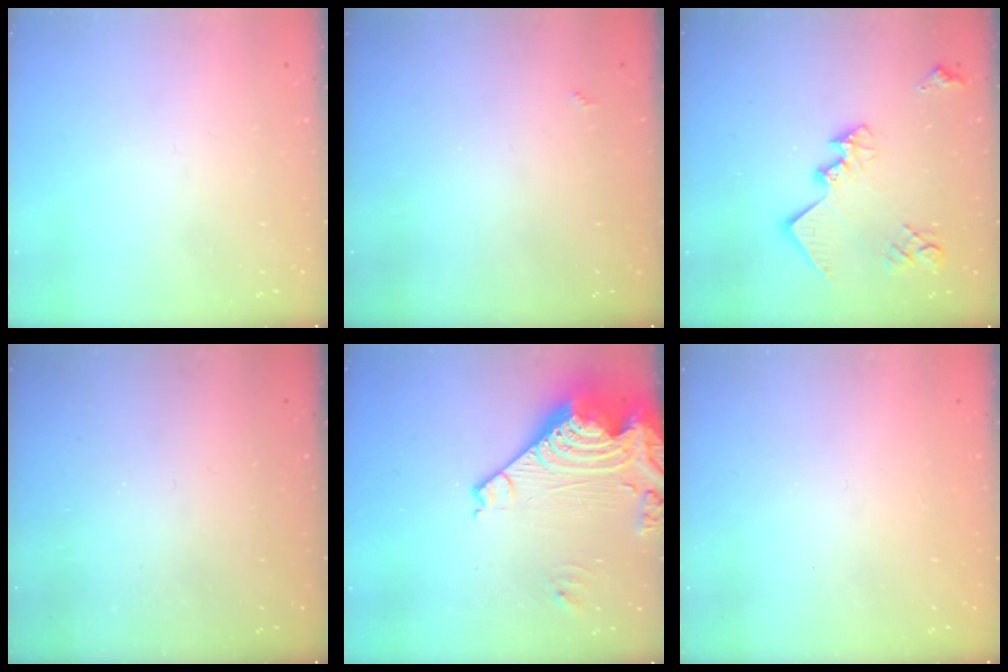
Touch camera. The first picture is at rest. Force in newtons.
{"total": 2.1, "press": 2.1, "slide": 0.4}
{"total": 16.8, "press": 16.8, "slide": 0.5}
{"total": 0.9, "press": 0.9, "slide": 0.3}
{"total": 18.3, "press": 18.2, "slide": 2.2}
{"total": 0.9, "press": 0.9, "slide": 0.1}